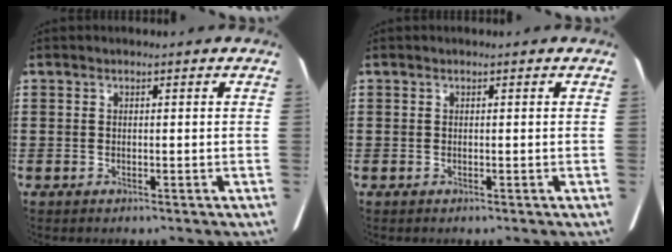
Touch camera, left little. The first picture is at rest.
{"total": 0.0}